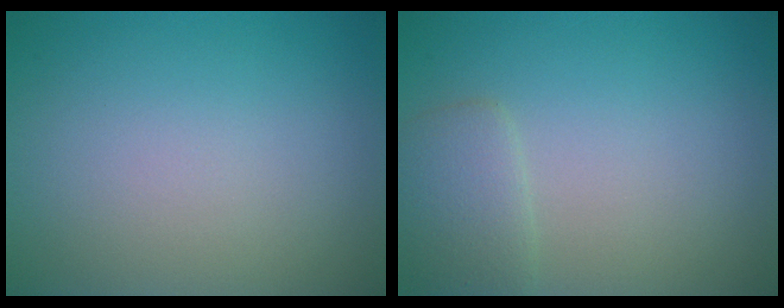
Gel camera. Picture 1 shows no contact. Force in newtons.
{"total": 2.1, "press": 2.1, "slide": 0.1}